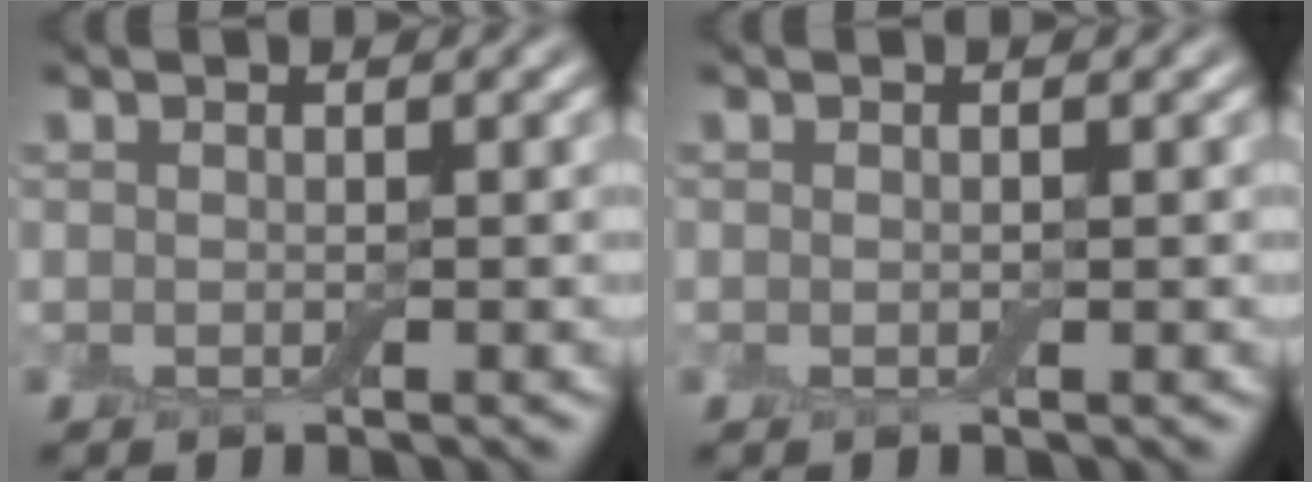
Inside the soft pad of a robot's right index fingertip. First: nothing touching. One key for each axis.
{"total": 0.0}